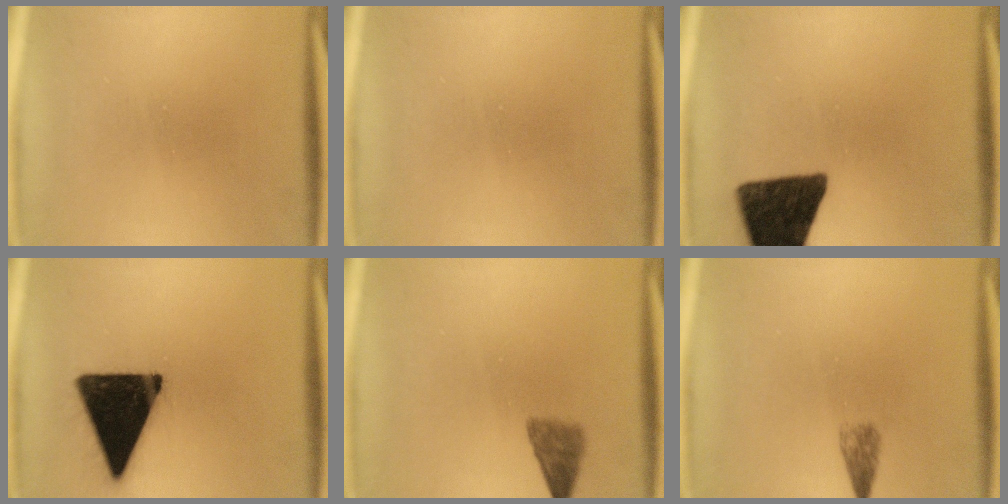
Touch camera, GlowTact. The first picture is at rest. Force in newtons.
{"total": 0.0}
{"total": 15.5}
{"total": 18.1}
{"total": 3.3}
{"total": 1.4}